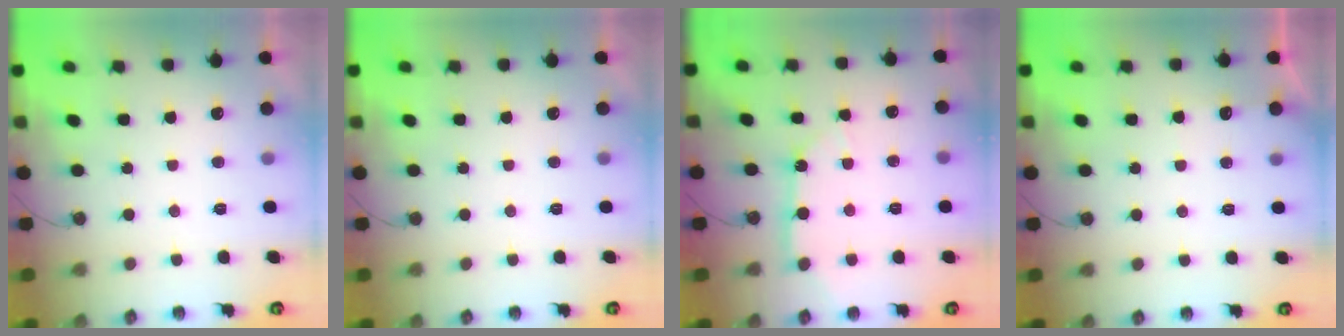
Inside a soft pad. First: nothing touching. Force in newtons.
{"total": 0.0}
{"total": 9.7, "press": 9.6, "slide": 1.3}
{"total": 4.3, "press": 4.3, "slide": 0.7}